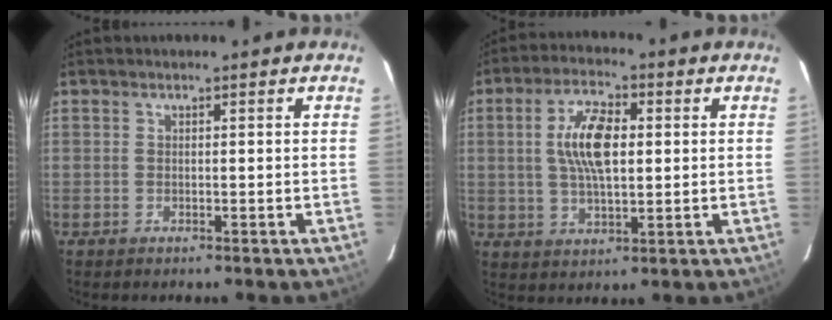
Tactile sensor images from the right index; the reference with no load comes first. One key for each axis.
{"total": 9.9, "fx": 1.5, "fy": 4.2, "fz": 8.9, "tx": -0.169, "ty": 0.011, "tz": 0.029}